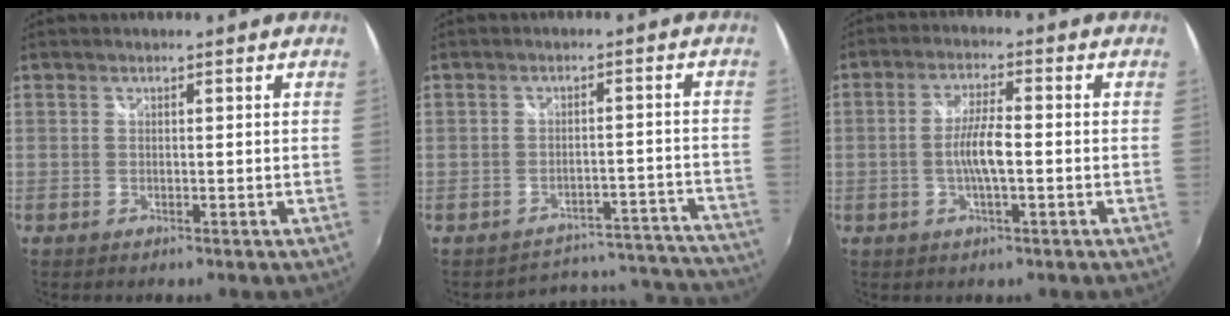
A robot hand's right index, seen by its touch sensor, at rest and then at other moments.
{"total": 16.7, "force": [-15.8, 5.2, 1.4], "torque": [-0.009, 0.057, -0.185]}
{"total": 5.5, "force": [-1.2, 0.9, 5.3], "torque": [-0.102, 0.002, -0.021]}